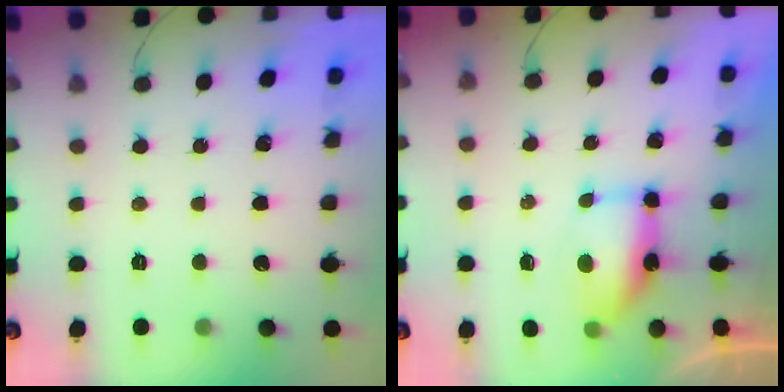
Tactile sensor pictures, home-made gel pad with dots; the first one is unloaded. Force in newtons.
{"total": 7.8, "press": 7.7, "slide": 1.5}